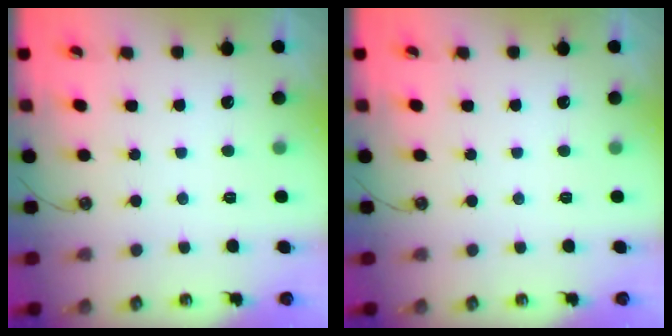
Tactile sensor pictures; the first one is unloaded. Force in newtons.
{"total": 0.0}